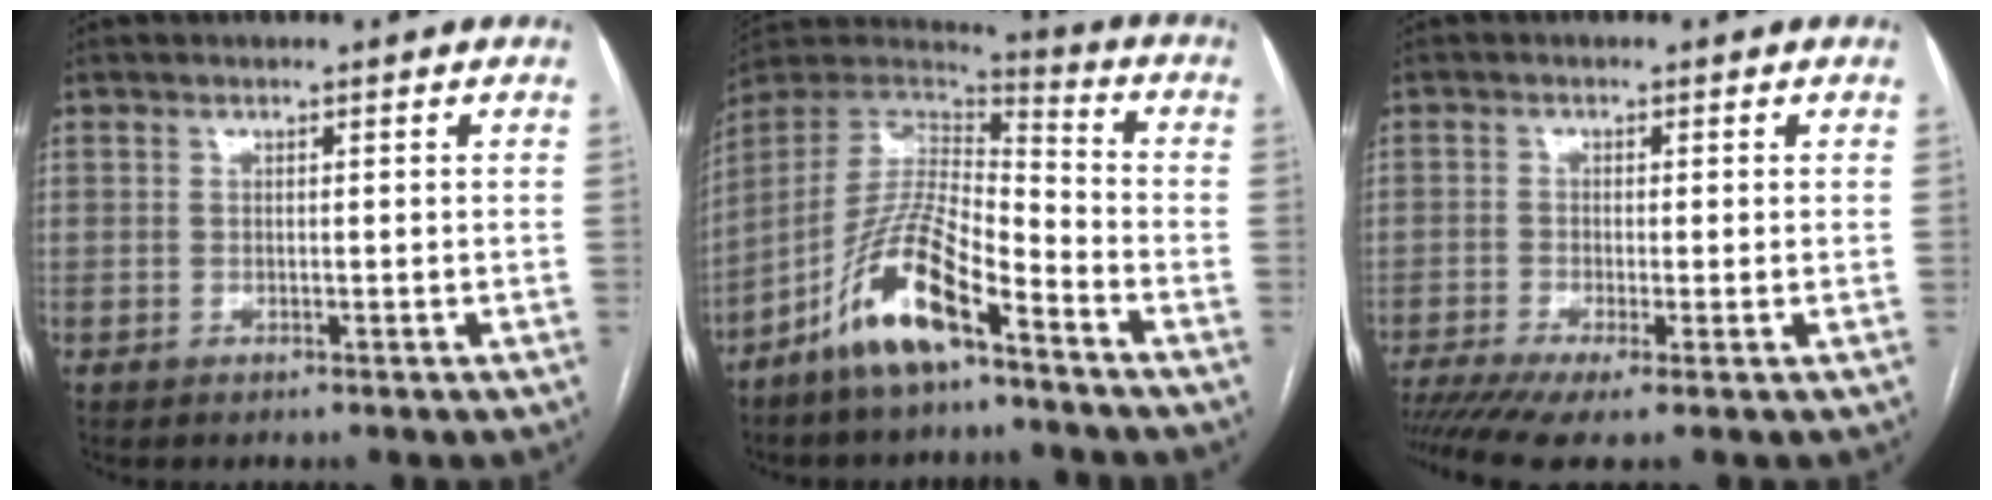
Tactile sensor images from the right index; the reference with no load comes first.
{"total": 14.2, "force": [-8.7, 3.1, 10.8], "torque": [-0.214, 0.000, -0.163]}
{"total": 8.1, "force": [-5.3, 0.9, 6.0], "torque": [-0.111, -0.011, -0.095]}